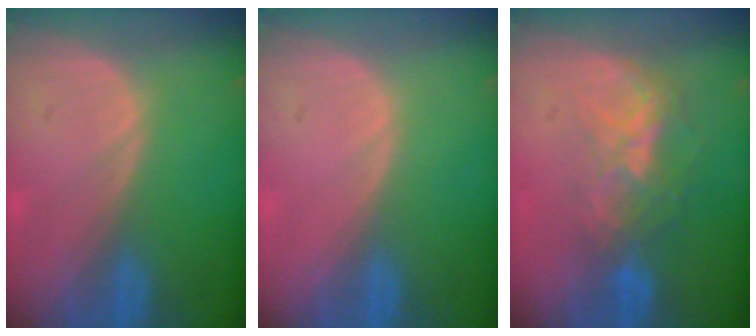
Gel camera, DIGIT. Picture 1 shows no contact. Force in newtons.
{"total": 0.0}
{"total": 6.7, "press": 5.9, "slide": 3.2}